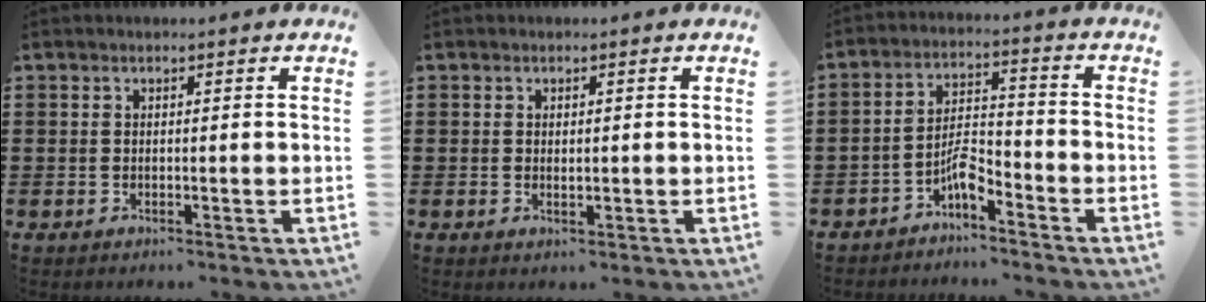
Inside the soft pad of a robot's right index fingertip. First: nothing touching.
{"total": 0.8, "force": [0.1, 0.5, 0.6], "torque": [-0.012, 0.005, 0.002]}
{"total": 5.0, "force": [-3.4, 1.7, 3.2], "torque": [-0.060, 0.011, -0.066]}